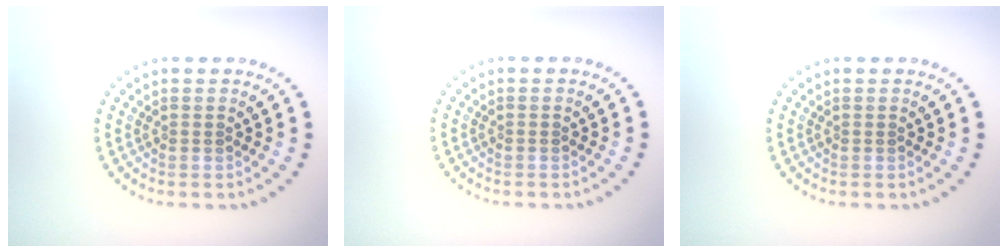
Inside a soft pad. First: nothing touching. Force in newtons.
{"total": 0.0}
{"total": 0.0}